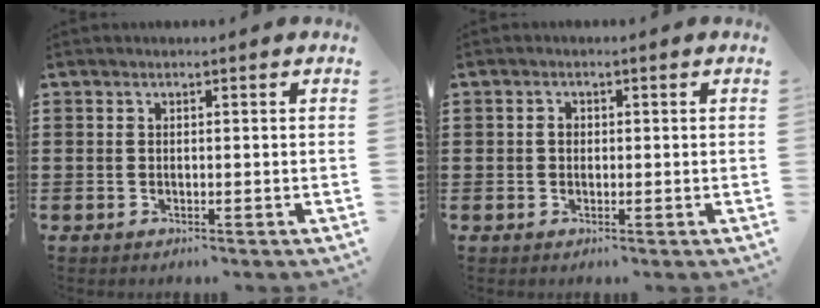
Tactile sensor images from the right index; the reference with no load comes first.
{"total": 1.2, "force": [0.1, 1.0, 0.7], "torque": [-0.016, 0.006, 0.001]}